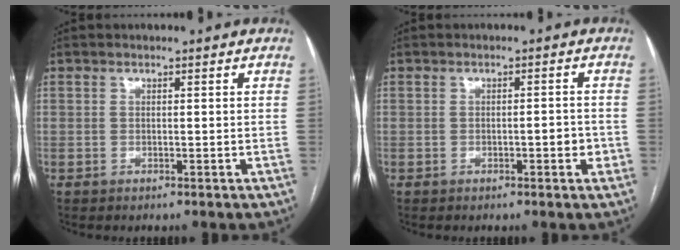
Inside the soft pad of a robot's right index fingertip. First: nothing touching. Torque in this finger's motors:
{"motor_torque": [0.44, -0.05, 0.11, 0.02]}